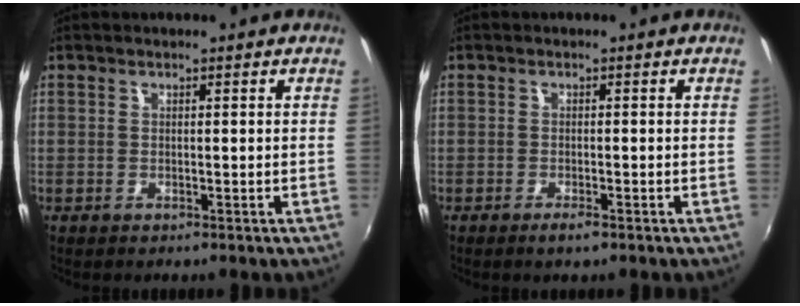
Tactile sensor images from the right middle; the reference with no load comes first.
{"total": 1.8, "force": [-1.2, 0.3, 1.2], "torque": [-0.027, -0.003, -0.023]}